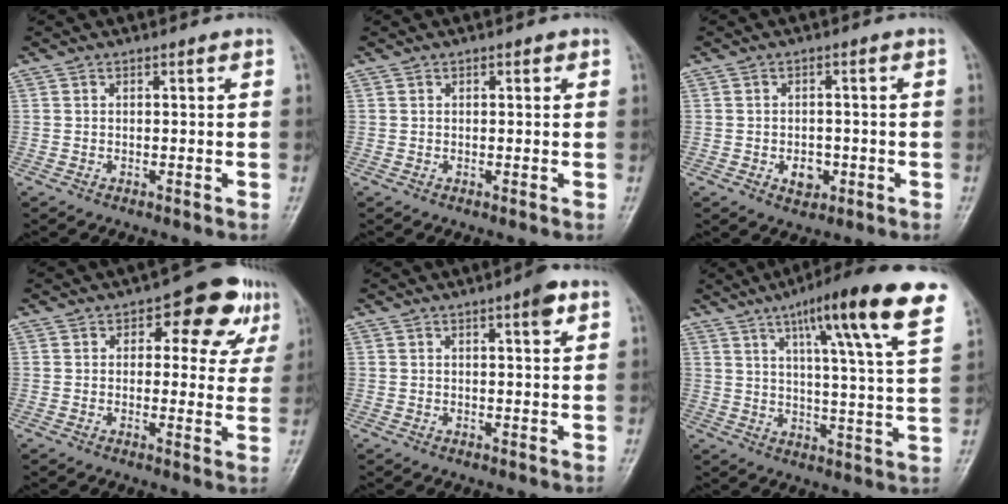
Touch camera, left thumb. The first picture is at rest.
{"total": 0.8, "force": [0.4, 0.5, 0.5], "torque": [-0.003, 0.000, 0.003]}
{"total": 3.8, "force": [-1.1, 2.8, 2.3], "torque": [-0.019, 0.005, -0.013]}
{"total": 10.0, "force": [4.4, 5.7, 7.0], "torque": [-0.036, -0.003, 0.047]}
{"total": 3.4, "force": [1.8, 0.7, 2.7], "torque": [-0.036, -0.006, 0.023]}
{"total": 19.5, "force": [10.9, 2.1, 16.1], "torque": [-0.220, -0.033, 0.151]}